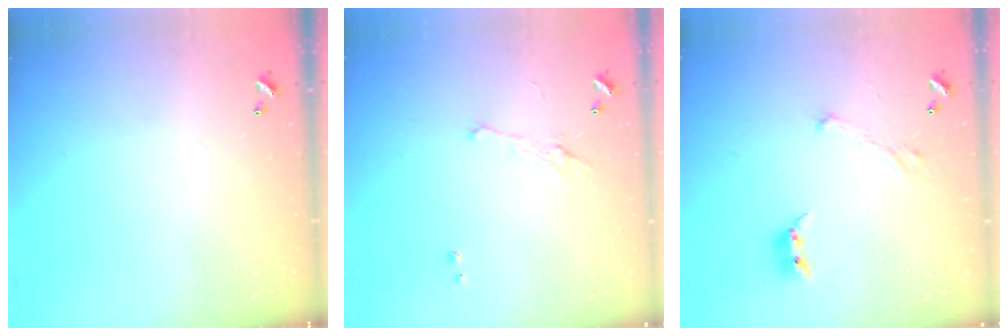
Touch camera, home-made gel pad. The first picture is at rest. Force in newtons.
{"total": 2.0, "press": 1.9, "slide": 0.7}
{"total": 1.8, "press": 1.6, "slide": 0.9}